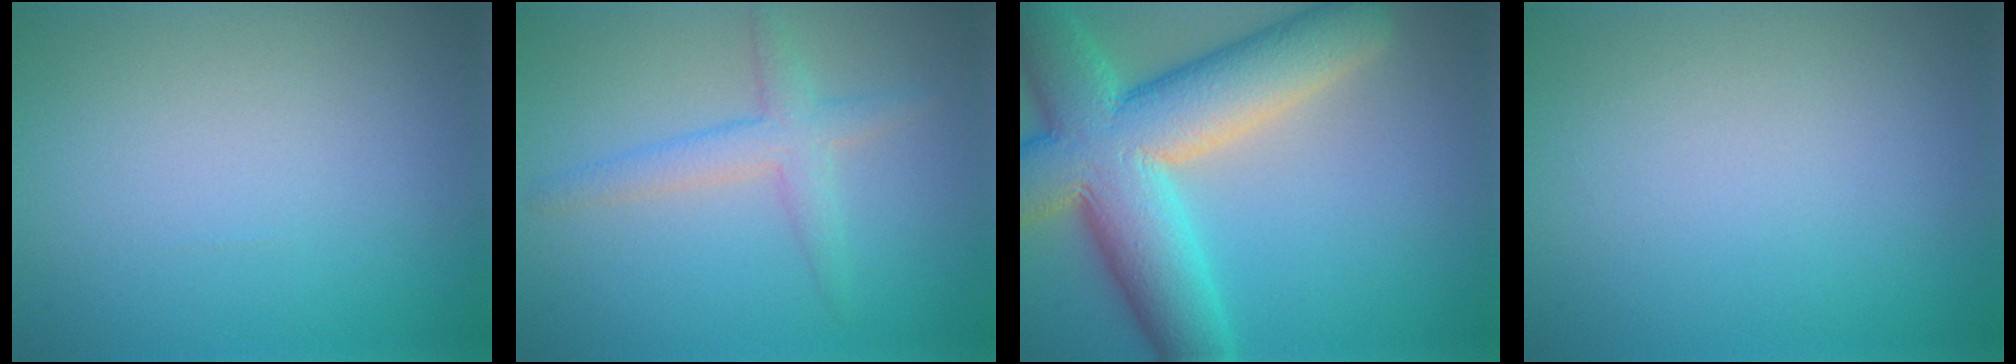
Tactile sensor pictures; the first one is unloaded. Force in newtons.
{"total": 2.8, "press": 2.8, "slide": 0.1}
{"total": 12.8, "press": 12.8, "slide": 0.7}
{"total": 0.0}